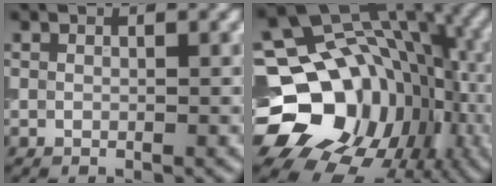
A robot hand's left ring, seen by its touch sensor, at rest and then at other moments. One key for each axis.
{"total": 18.7, "fx": -3.9, "fy": 15.4, "fz": 9.9, "tx": -0.155, "ty": -0.019, "tz": -0.058}